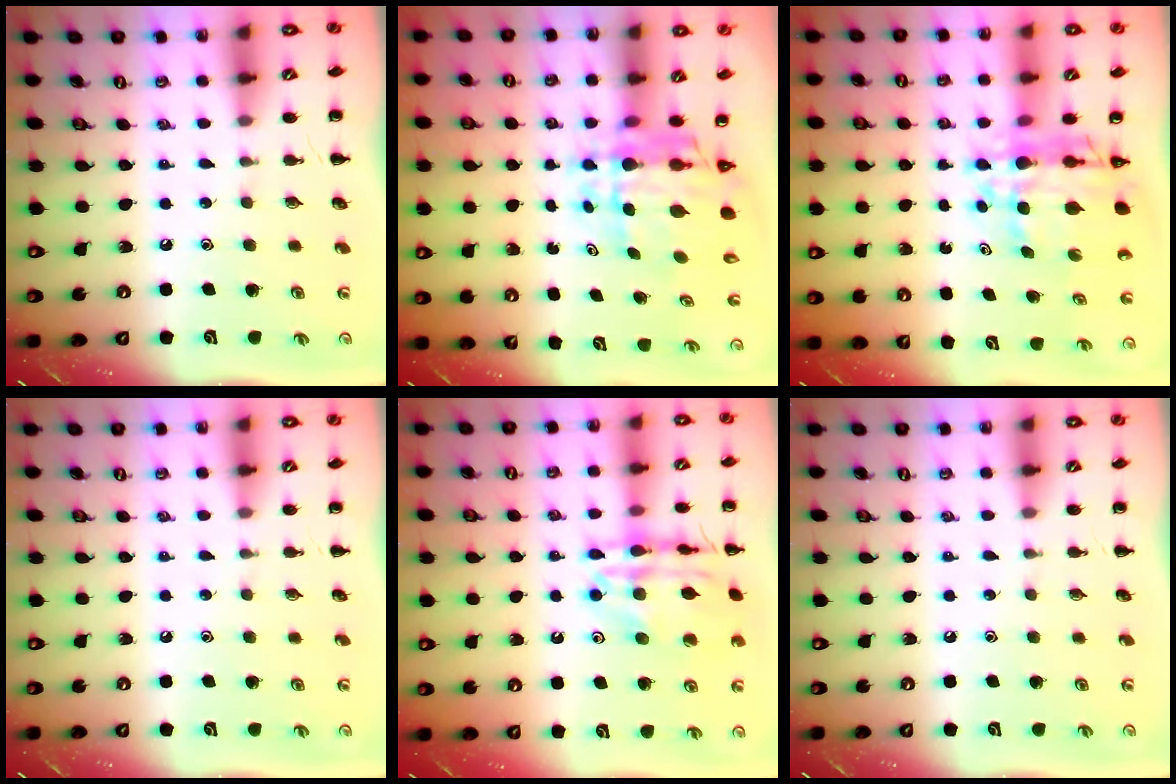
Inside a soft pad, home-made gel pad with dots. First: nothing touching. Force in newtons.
{"total": 8.4, "press": 8.0, "slide": 2.7}
{"total": 10.8, "press": 10.2, "slide": 3.6}
{"total": 0.0}
{"total": 16.8, "press": 16.7, "slide": 1.8}
{"total": 0.0}